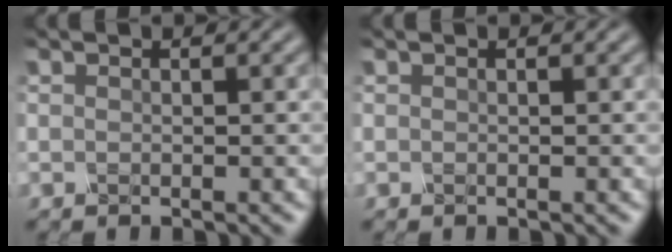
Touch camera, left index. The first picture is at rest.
{"total": 0.0}